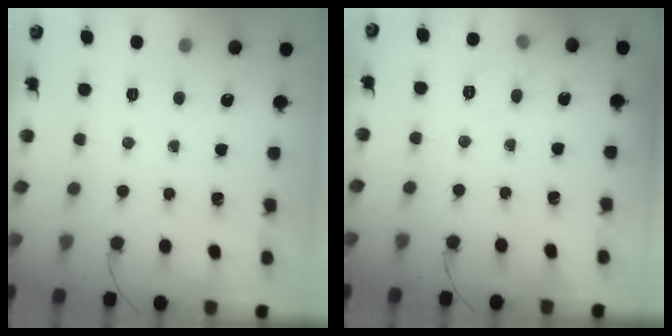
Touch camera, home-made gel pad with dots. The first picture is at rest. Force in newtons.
{"total": 6.6, "press": 6.5, "slide": 1.3}